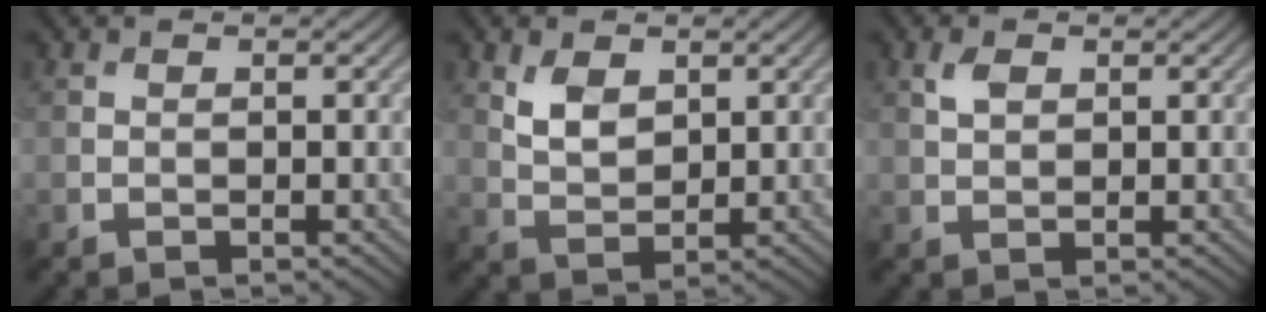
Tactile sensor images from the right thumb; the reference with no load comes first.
{"total": 3.8, "force": [1.9, 2.3, 2.4], "torque": [-0.056, -0.005, 0.041]}
{"total": 2.0, "force": [0.9, 1.1, 1.3], "torque": [-0.032, 0.003, 0.018]}